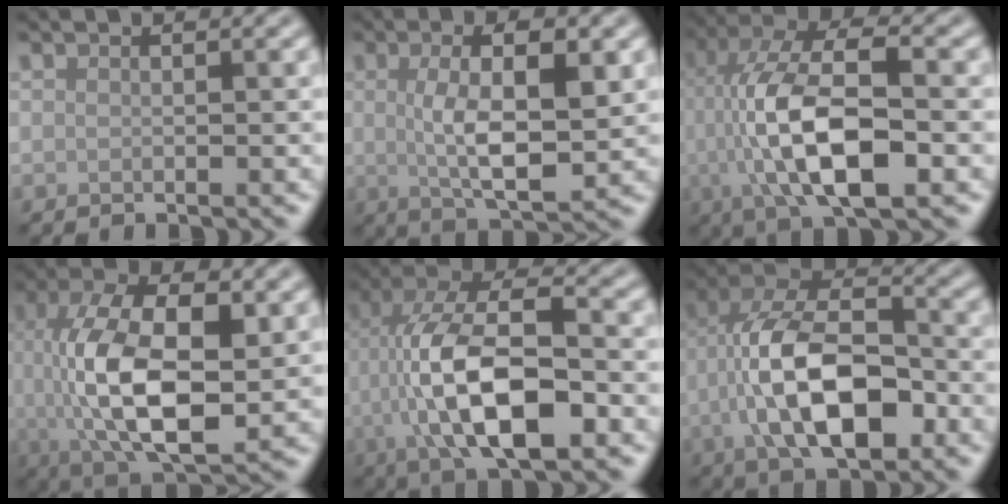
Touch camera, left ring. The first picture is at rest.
{"total": 6.9, "force": [0.8, 2.2, 6.5], "torque": [-0.111, -0.003, 0.013]}
{"total": 10.5, "force": [-1.3, 3.8, 9.7], "torque": [-0.181, 0.013, -0.027]}
{"total": 11.1, "force": [0.1, 5.4, 9.8], "torque": [-0.184, -0.004, 0.001]}
{"total": 11.1, "force": [-2.2, 4.4, 9.9], "torque": [-0.186, 0.011, -0.046]}
{"total": 10.6, "force": [-2.7, 5.2, 8.8], "torque": [-0.164, 0.009, -0.054]}